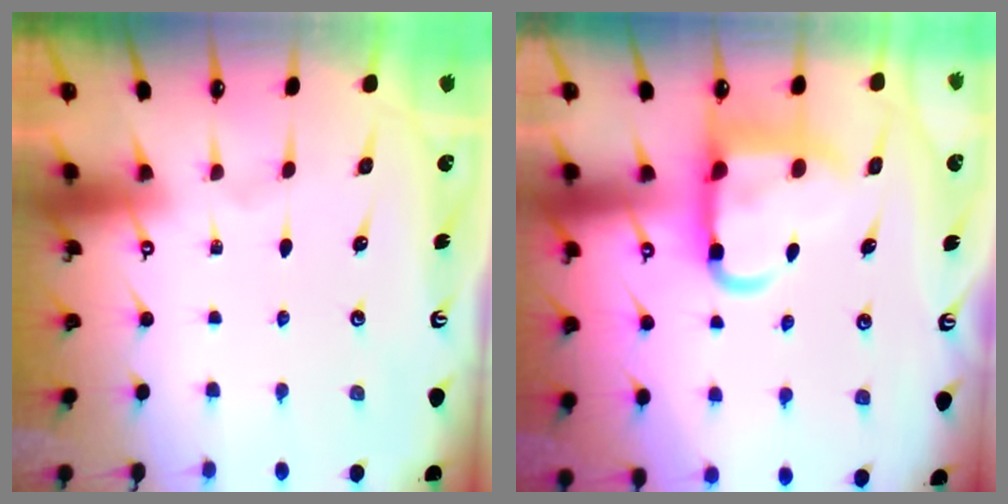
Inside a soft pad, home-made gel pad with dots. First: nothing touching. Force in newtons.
{"total": 12.4, "press": 12.2, "slide": 1.6}